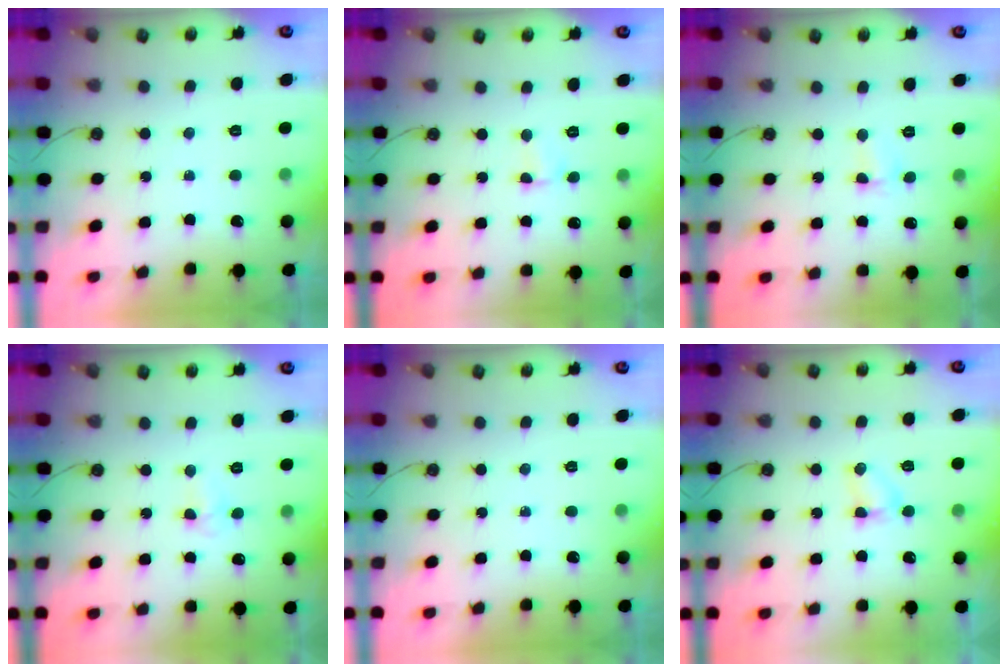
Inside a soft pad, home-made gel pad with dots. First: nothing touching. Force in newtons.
{"total": 1.4, "press": 1.4, "slide": 0.4}
{"total": 2.6, "press": 2.5, "slide": 0.5}
{"total": 4.0, "press": 2.2, "slide": 3.4}
{"total": 0.0}
{"total": 3.2, "press": 3.1, "slide": 0.3}